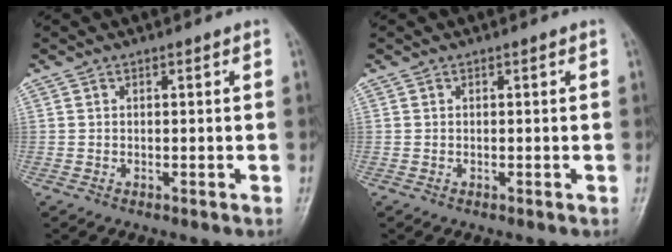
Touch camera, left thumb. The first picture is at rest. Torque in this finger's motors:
{"motor_torque": [0.44, -0.27, -0.05, 0.15, 0.06]}